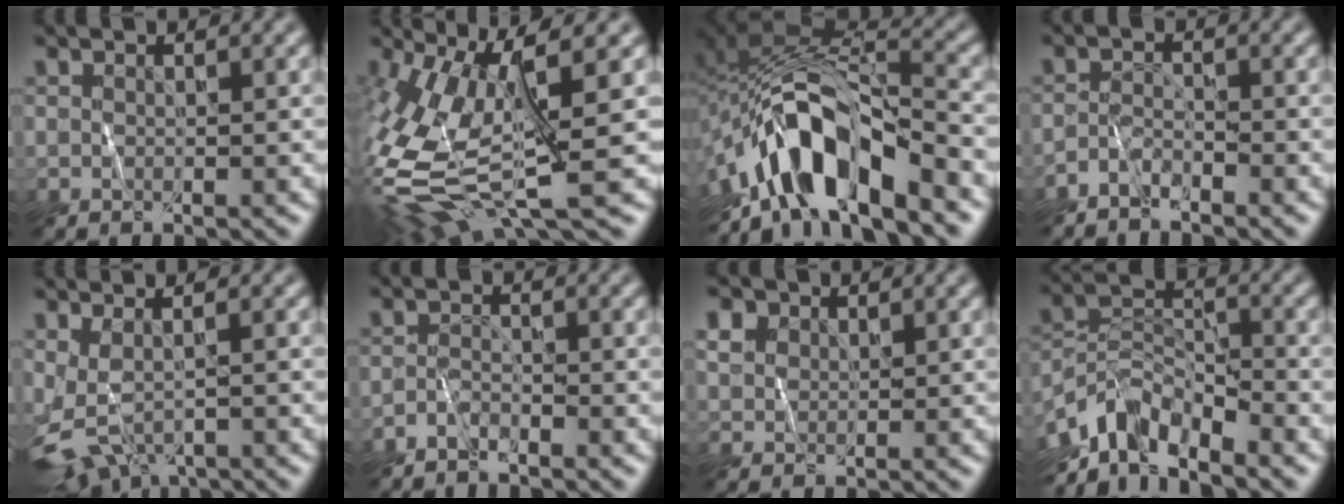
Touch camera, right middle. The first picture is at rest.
{"total": 11.5, "force": [-0.7, 3.7, 10.9], "torque": [-0.249, -0.015, -0.004]}
{"total": 10.5, "force": [-6.1, 3.8, 7.7], "torque": [-0.122, 0.013, -0.113]}
{"total": 1.7, "force": [-1.6, 0.3, 0.6], "torque": [-0.017, 0.006, -0.037]}
{"total": 3.4, "force": [-1.3, 1.7, 2.7], "torque": [-0.060, -0.027, -0.017]}
{"total": 1.4, "force": [-1.3, 0.2, 0.5], "torque": [-0.015, 0.005, -0.030]}
{"total": 2.2, "force": [1.1, 1.7, 0.7], "torque": [-0.020, 0.009, 0.014]}
{"total": 6.6, "force": [-5.0, 2.7, 3.4], "torque": [-0.053, -0.003, -0.105]}